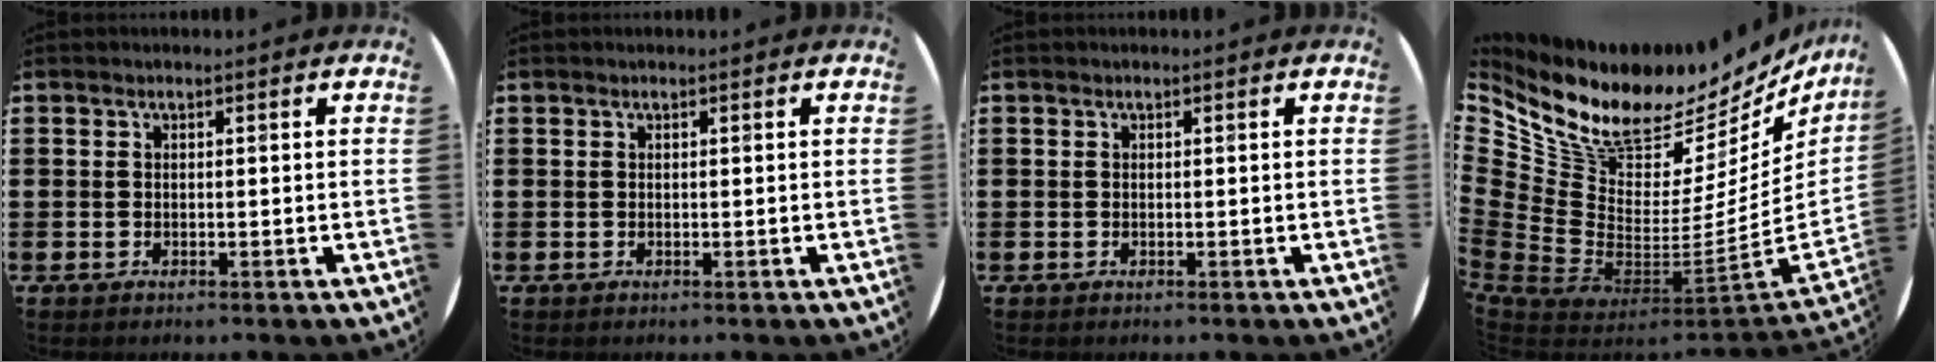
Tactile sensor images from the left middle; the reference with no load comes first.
{"total": 0.0}
{"total": 0.0}
{"total": 10.8, "force": [9.1, 4.7, 3.4], "torque": [-0.126, -0.095, 0.161]}